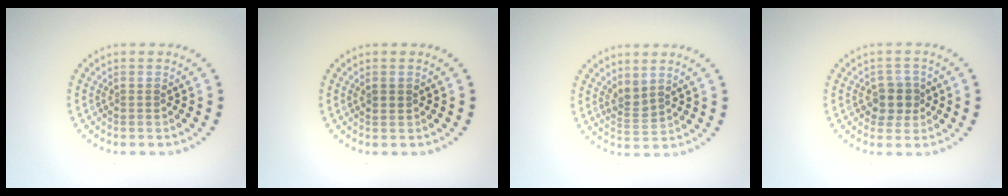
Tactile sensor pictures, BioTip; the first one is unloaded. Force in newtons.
{"total": 1.0, "press": 0.9, "slide": 0.4}
{"total": 1.7, "press": 1.3, "slide": 1.1}
{"total": 2.5, "press": 2.3, "slide": 1.0}